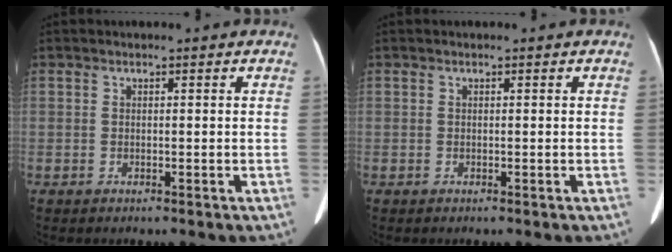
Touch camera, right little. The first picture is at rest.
{"total": 0.0}